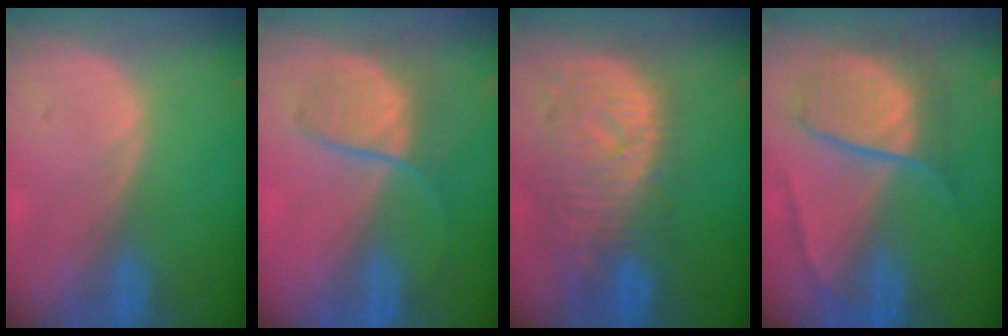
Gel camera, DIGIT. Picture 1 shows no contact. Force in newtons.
{"total": 6.5, "press": 6.3, "slide": 1.7}
{"total": 11.0, "press": 9.8, "slide": 5.1}
{"total": 7.9, "press": 7.9, "slide": 0.6}